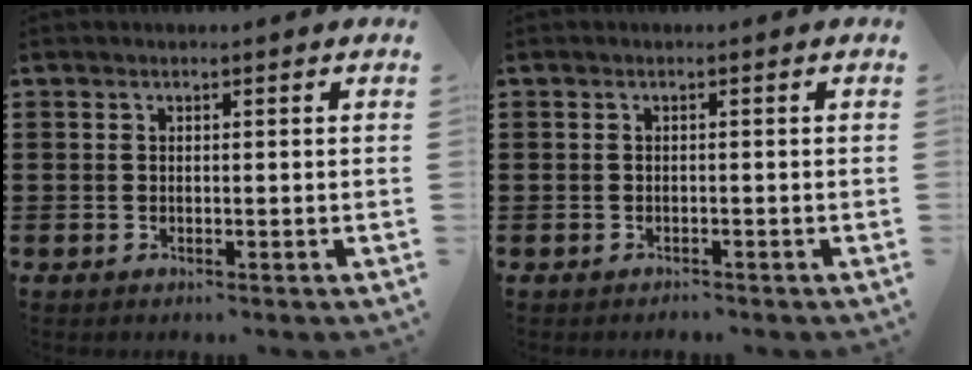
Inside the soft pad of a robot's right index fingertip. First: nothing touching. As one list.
[{"total": 0.9, "force": [-0.8, 0.3, -0.2], "torque": [0.001, 0.004, -0.020]}]